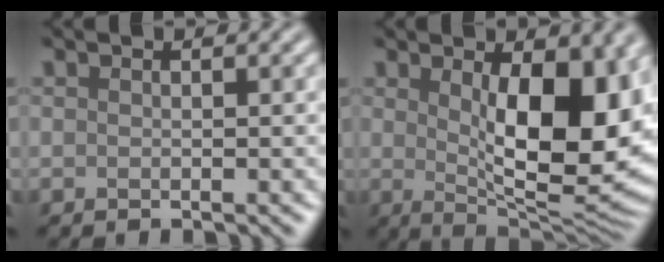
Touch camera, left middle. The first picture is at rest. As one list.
[{"total": 12.3, "force": [1.8, 5.2, 11.0], "torque": [-0.136, -0.006, 0.029]}]